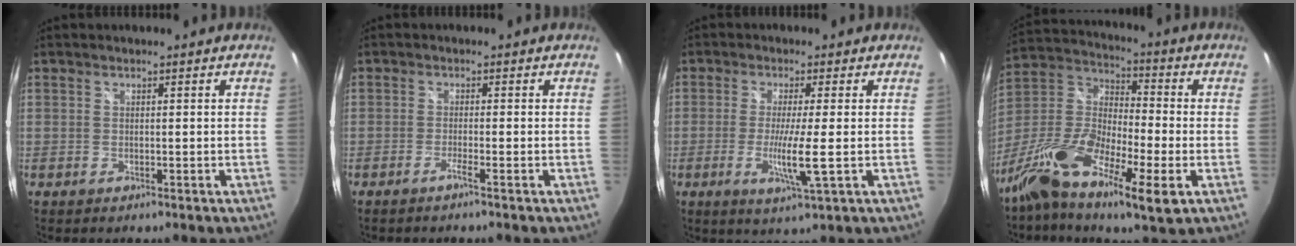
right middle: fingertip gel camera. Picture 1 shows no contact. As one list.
[{"total": 1.8, "force": [-1.3, -0.7, 1.1], "torque": [-0.022, -0.001, -0.026]}, {"total": 6.5, "force": [-1.3, -0.7, 6.3], "torque": [-0.124, -0.015, -0.027]}, {"total": 17.6, "force": [-8.7, 5.2, 14.4], "torque": [-0.299, -0.029, -0.181]}]